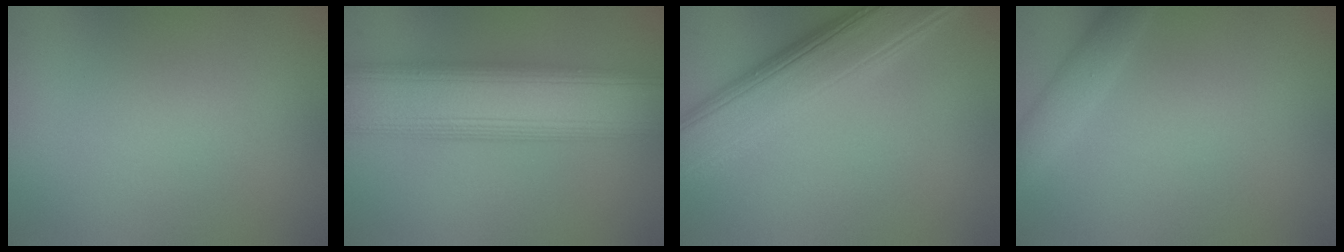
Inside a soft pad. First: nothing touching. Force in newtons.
{"total": 11.3, "press": 11.3, "slide": 0.4}
{"total": 8.0, "press": 8.0, "slide": 0.2}
{"total": 1.9, "press": 1.9, "slide": 0.1}